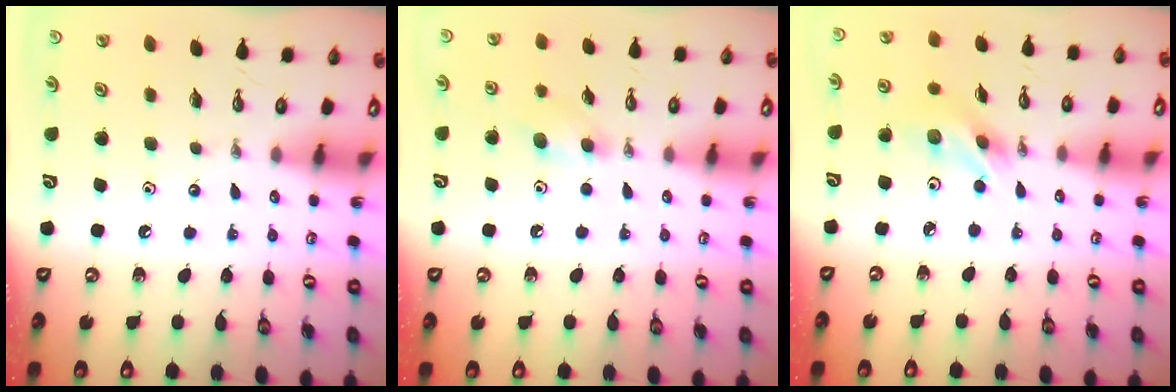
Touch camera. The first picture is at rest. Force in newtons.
{"total": 5.7, "press": 5.7, "slide": 0.5}
{"total": 6.4, "press": 6.4, "slide": 0.2}